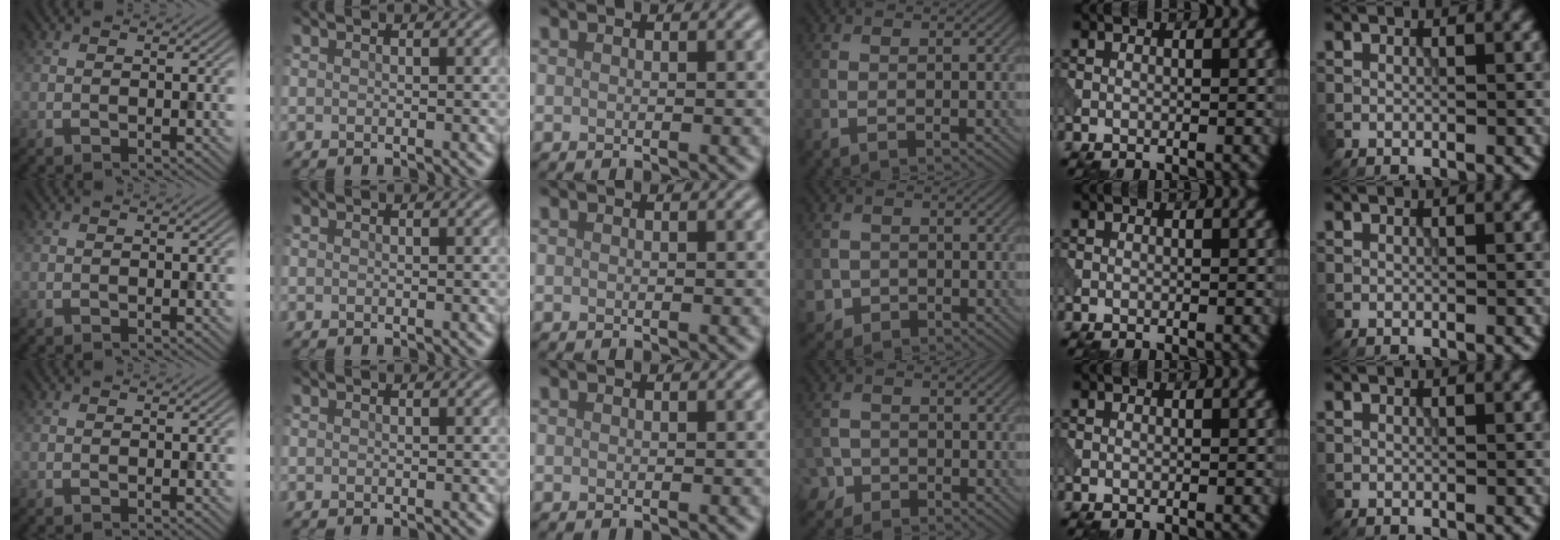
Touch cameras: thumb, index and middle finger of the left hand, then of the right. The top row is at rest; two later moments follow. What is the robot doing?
{"motion": "open", "object": "sandwich press"}